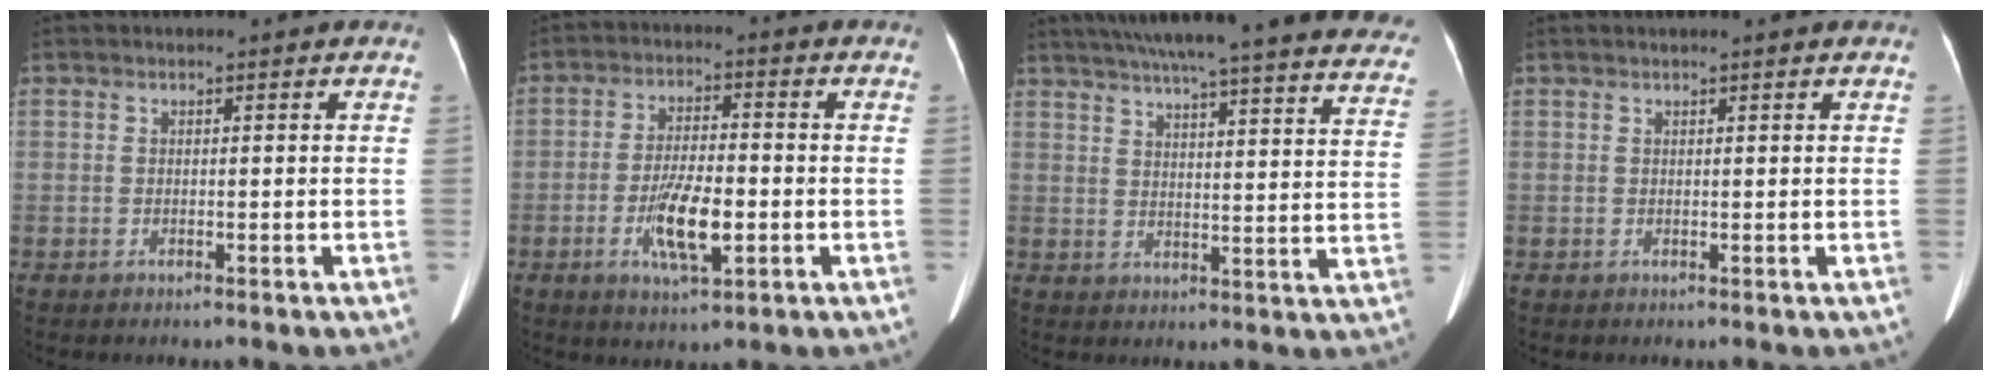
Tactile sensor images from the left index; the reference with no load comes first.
{"total": 8.1, "force": [-2.5, 2.1, 7.4], "torque": [-0.146, -0.005, -0.043]}
{"total": 35.1, "force": [31.4, 3.1, 15.4], "torque": [-0.194, -0.070, 0.375]}
{"total": 2.1, "force": [1.8, -0.1, 1.0], "torque": [-0.014, 0.021, 0.023]}